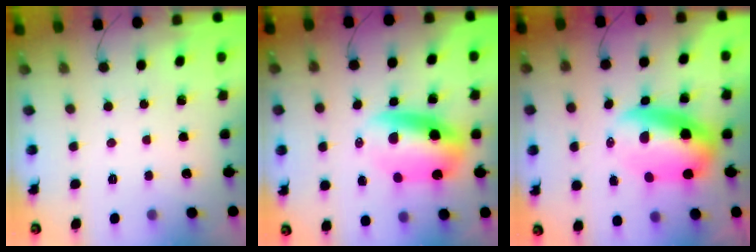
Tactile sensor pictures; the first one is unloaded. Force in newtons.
{"total": 11.1, "press": 10.7, "slide": 3.2}
{"total": 10.8, "press": 10.4, "slide": 2.7}